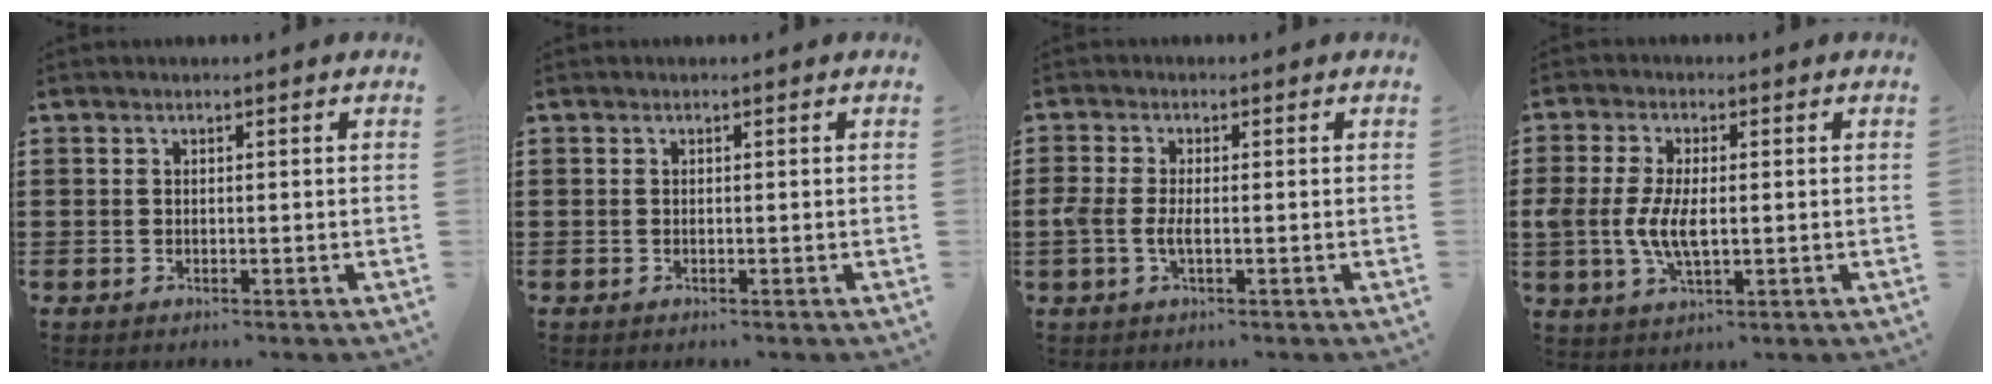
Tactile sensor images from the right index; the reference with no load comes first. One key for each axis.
{"total": 0.0}
{"total": 2.9, "fx": -0.7, "fy": 1.0, "fz": 2.7, "tx": -0.062, "ty": -0.002, "tz": -0.017}
{"total": 6.6, "fx": -0.4, "fy": 2.9, "fz": 5.9, "tx": -0.133, "ty": -0.005, "tz": -0.013}